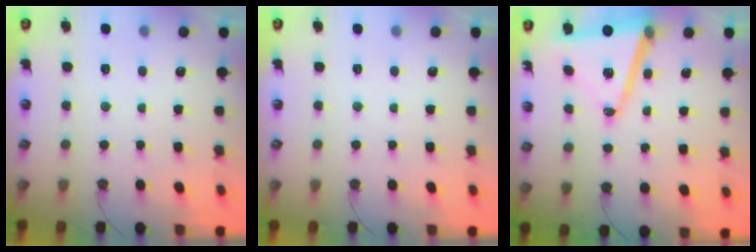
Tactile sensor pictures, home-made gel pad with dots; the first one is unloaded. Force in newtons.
{"total": 0.0}
{"total": 13.2, "press": 12.8, "slide": 3.2}